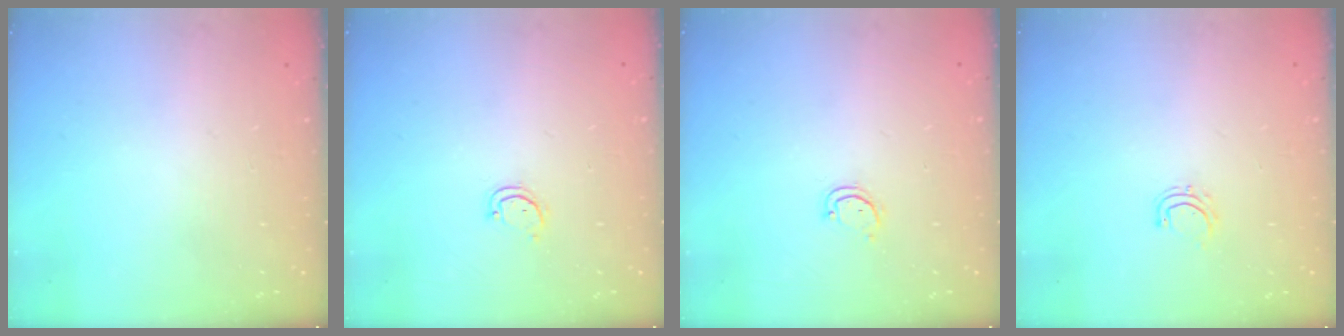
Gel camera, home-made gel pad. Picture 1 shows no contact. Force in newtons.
{"total": 2.7, "press": 2.6, "slide": 0.3}
{"total": 2.7, "press": 2.6, "slide": 0.3}
{"total": 4.8, "press": 4.7, "slide": 0.7}